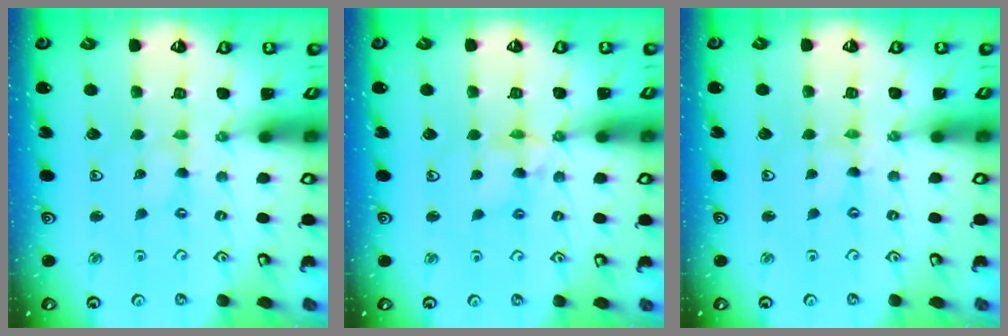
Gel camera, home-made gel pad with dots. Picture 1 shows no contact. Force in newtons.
{"total": 6.4, "press": 6.4, "slide": 0.5}
{"total": 0.0}